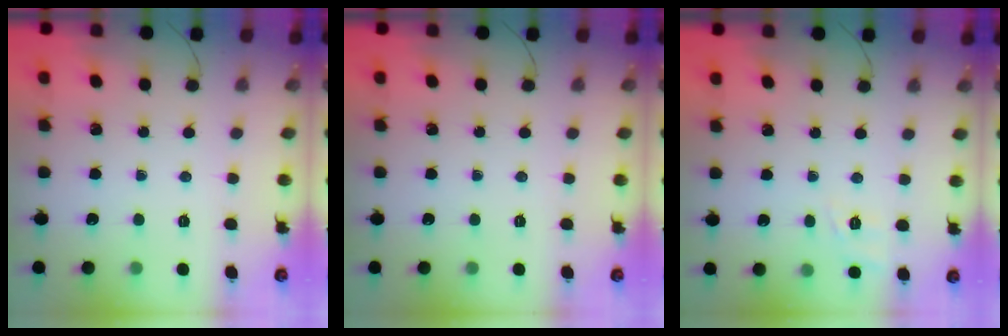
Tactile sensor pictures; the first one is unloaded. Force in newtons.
{"total": 0.0}
{"total": 3.0, "press": 2.4, "slide": 1.7}